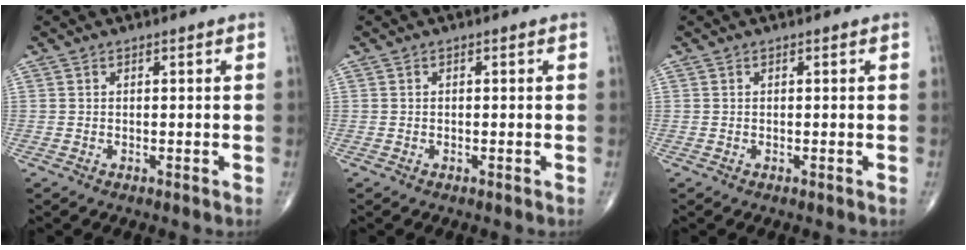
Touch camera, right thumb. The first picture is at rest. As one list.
[{"total": 0.0}, {"total": 0.0}]